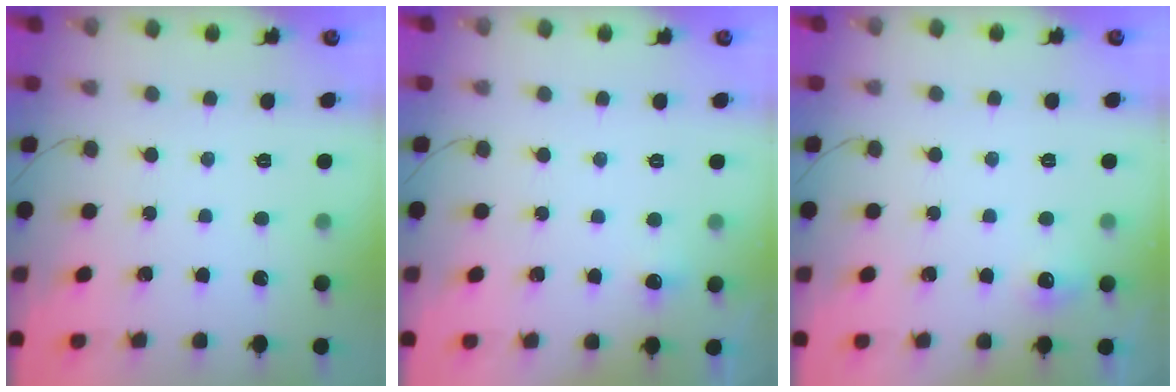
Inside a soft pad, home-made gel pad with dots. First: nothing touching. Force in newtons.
{"total": 10.4, "press": 3.3, "slide": 9.8}
{"total": 12.6, "press": 5.2, "slide": 11.4}